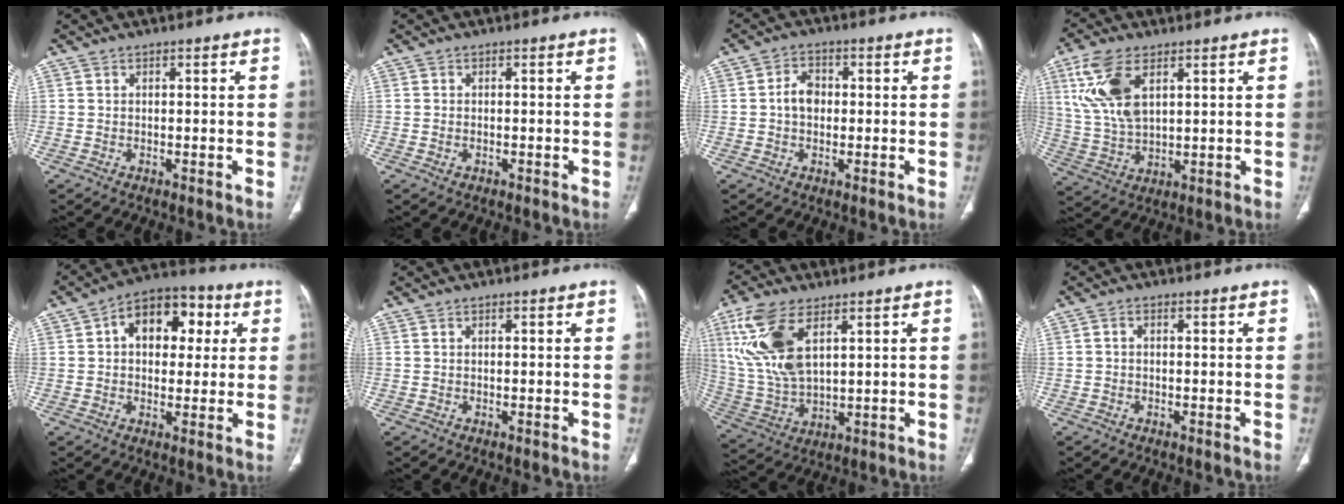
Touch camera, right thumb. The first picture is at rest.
{"total": 0.8, "force": [-0.3, 0.6, 0.5], "torque": [-0.014, 0.004, -0.001]}
{"total": 4.6, "force": [0.0, 3.5, 2.9], "torque": [-0.038, 0.012, -0.006]}
{"total": 12.3, "force": [5.0, 6.3, 9.3], "torque": [-0.198, -0.012, 0.106]}
{"total": 13.2, "force": [3.5, 8.8, 9.3], "torque": [-0.096, 0.019, 0.046]}
{"total": 0.0}
{"total": 15.1, "force": [6.1, 7.3, 11.7], "torque": [-0.254, -0.015, 0.130]}
{"total": 1.0, "force": [-0.1, 0.8, 0.7], "torque": [-0.009, 0.004, -0.004]}